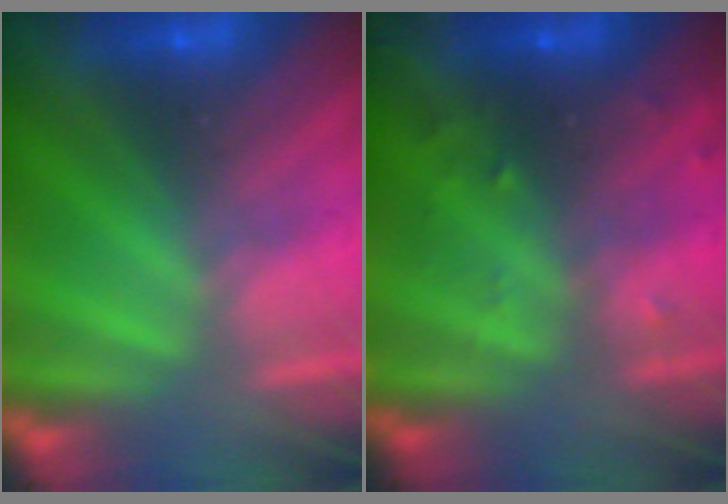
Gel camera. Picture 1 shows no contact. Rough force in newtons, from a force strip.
{"total": 3.2}